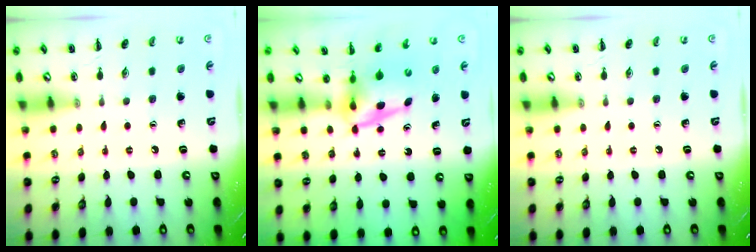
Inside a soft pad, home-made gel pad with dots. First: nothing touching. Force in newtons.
{"total": 6.4, "press": 6.3, "slide": 1.2}
{"total": 0.0}